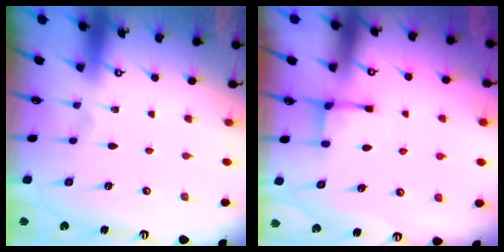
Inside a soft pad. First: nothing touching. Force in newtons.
{"total": 2.4, "press": 2.4, "slide": 0.3}